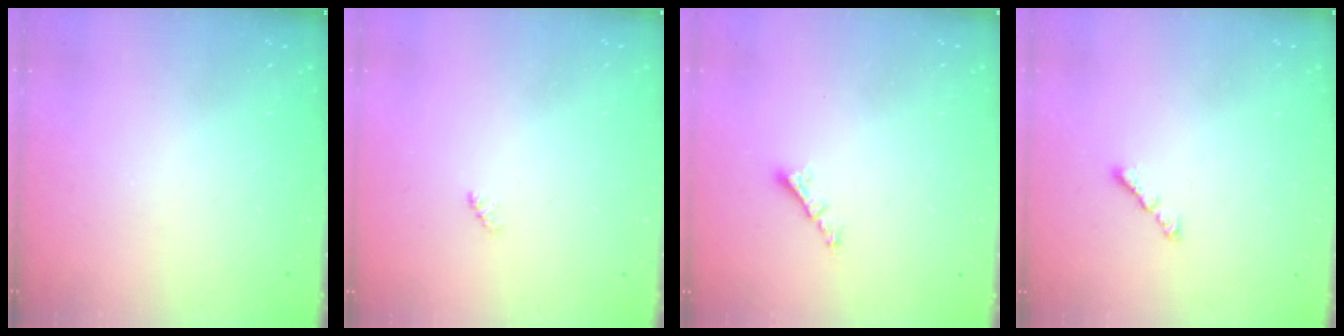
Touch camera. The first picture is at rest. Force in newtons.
{"total": 2.3, "press": 2.2, "slide": 0.5}
{"total": 1.8, "press": 1.8, "slide": 0.2}
{"total": 1.6, "press": 1.5, "slide": 0.5}